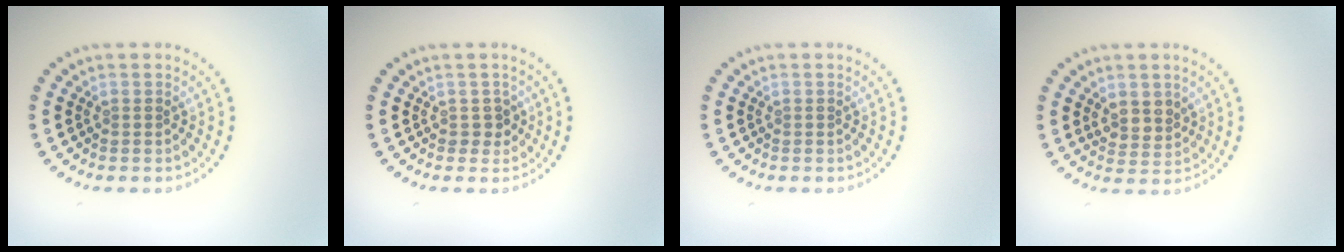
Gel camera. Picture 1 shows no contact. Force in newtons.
{"total": 1.3, "press": 1.1, "slide": 0.7}
{"total": 0.0}
{"total": 2.2, "press": 1.9, "slide": 1.0}